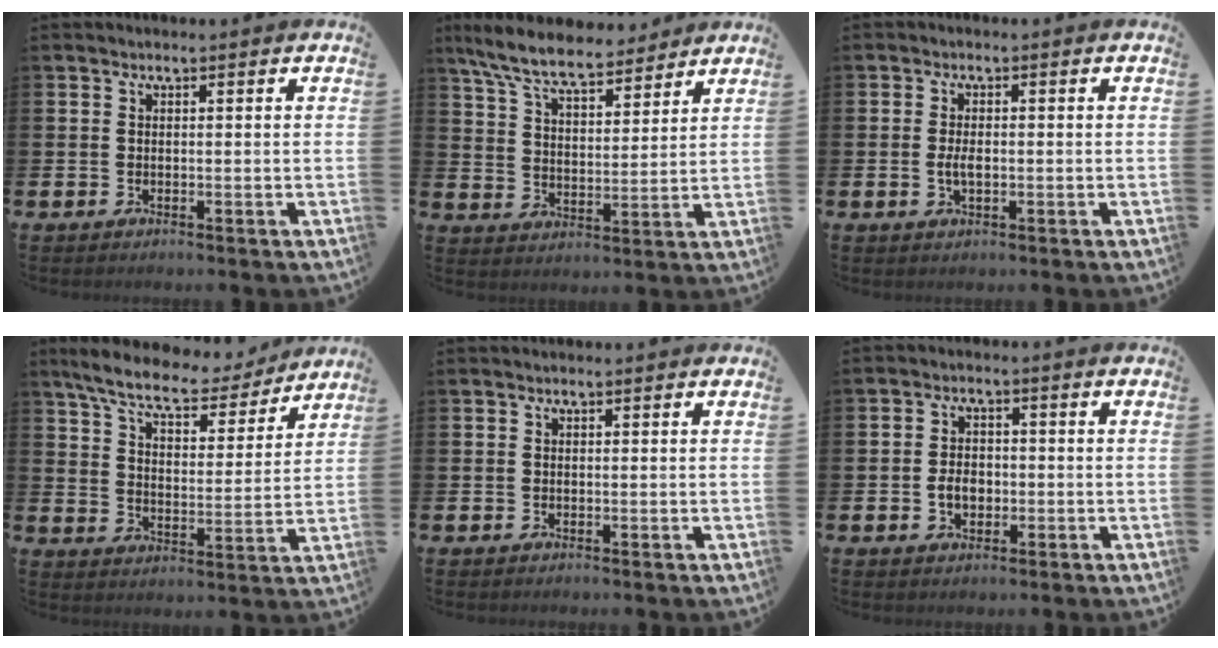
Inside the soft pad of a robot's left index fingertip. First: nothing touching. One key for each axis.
{"total": 8.5, "fx": 7.7, "fy": 1.8, "fz": 3.1, "tx": -0.097, "ty": -0.032, "tz": 0.139}
{"total": 2.2, "fx": -0.2, "fy": 1.0, "fz": 1.9, "tx": -0.029, "ty": -0.001, "tz": -0.006}
{"total": 8.7, "fx": 7.9, "fy": 1.8, "fz": 3.2, "tx": -0.094, "ty": -0.048, "tz": 0.136}
{"total": 0.0}
{"total": 3.2, "fx": -0.7, "fy": 2.3, "fz": 2.1, "tx": -0.026, "ty": -0.002, "tz": -0.019}